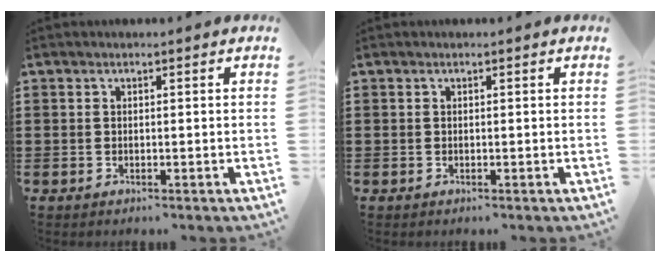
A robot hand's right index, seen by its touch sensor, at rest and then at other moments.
{"total": 0.0}